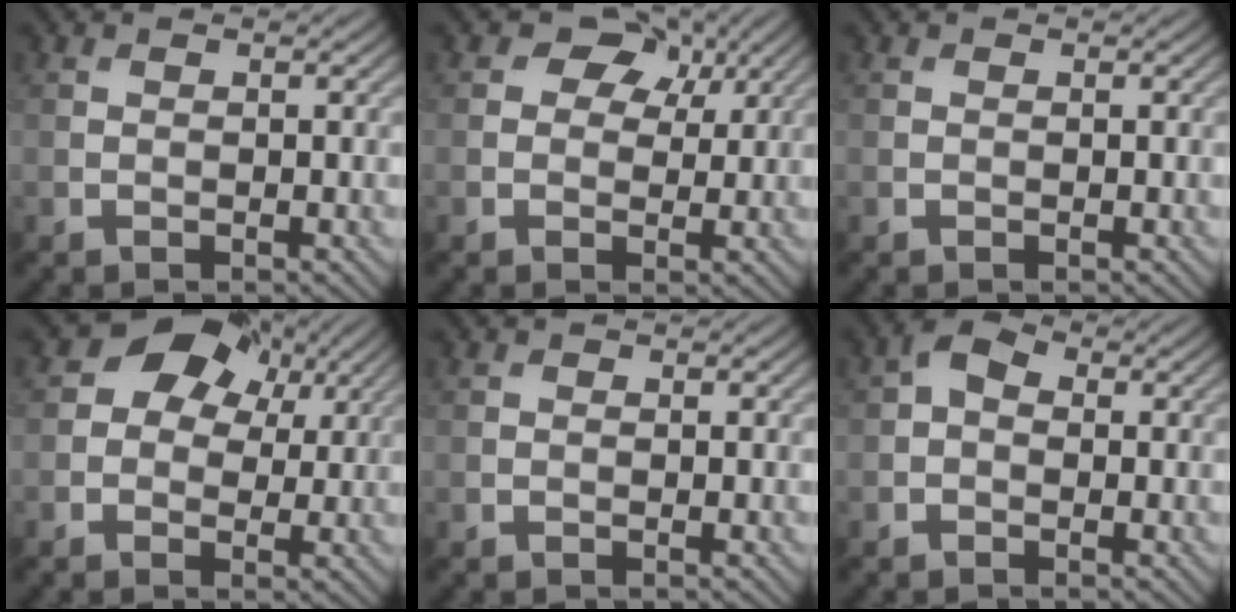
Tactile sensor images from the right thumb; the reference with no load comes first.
{"total": 5.8, "force": [2.6, 4.1, 3.1], "torque": [-0.058, 0.012, 0.026]}
{"total": 0.0}
{"total": 8.1, "force": [3.0, 6.1, 4.4], "torque": [-0.087, 0.020, 0.035]}
{"total": 0.0}
{"total": 2.7, "force": [0.2, 1.9, 1.9], "torque": [-0.037, 0.010, -0.005]}